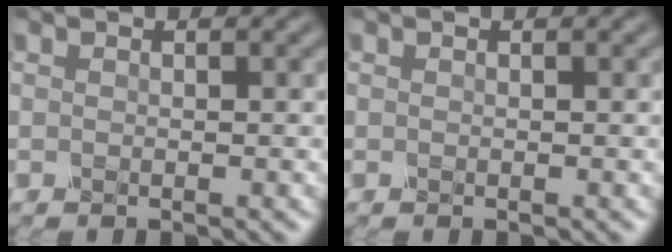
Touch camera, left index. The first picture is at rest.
{"total": 0.0}